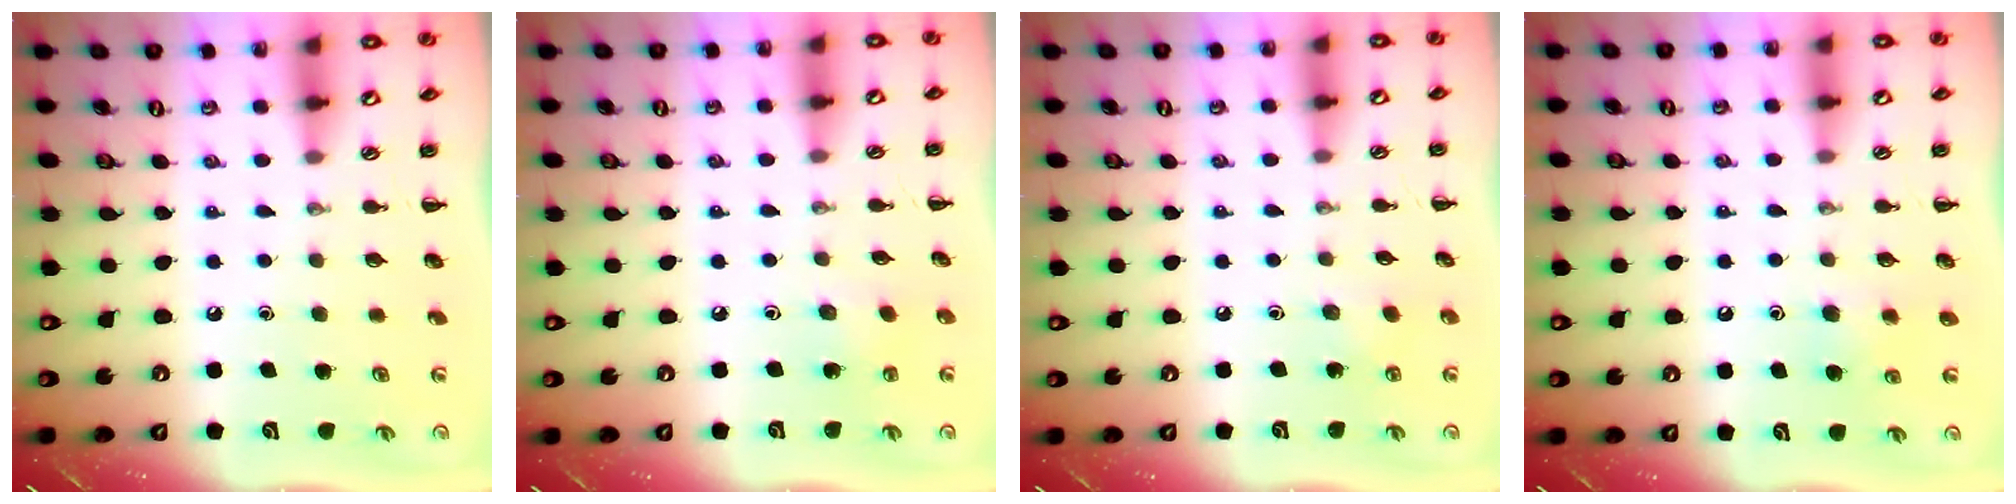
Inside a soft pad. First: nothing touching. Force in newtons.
{"total": 2.2, "press": 2.0, "slide": 0.7}
{"total": 2.6, "press": 2.4, "slide": 0.9}
{"total": 6.8, "press": 6.6, "slide": 1.6}